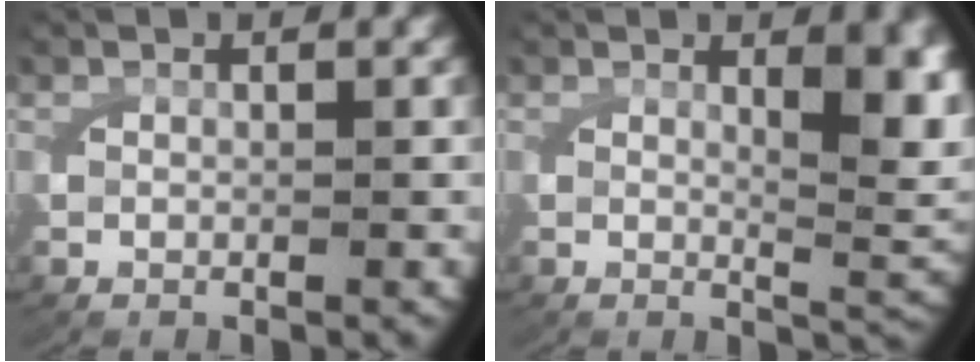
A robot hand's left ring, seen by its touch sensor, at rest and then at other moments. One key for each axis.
{"total": 4.7, "fx": 1.3, "fy": 1.3, "fz": 4.3, "tx": -0.053, "ty": -0.015, "tz": 0.021}